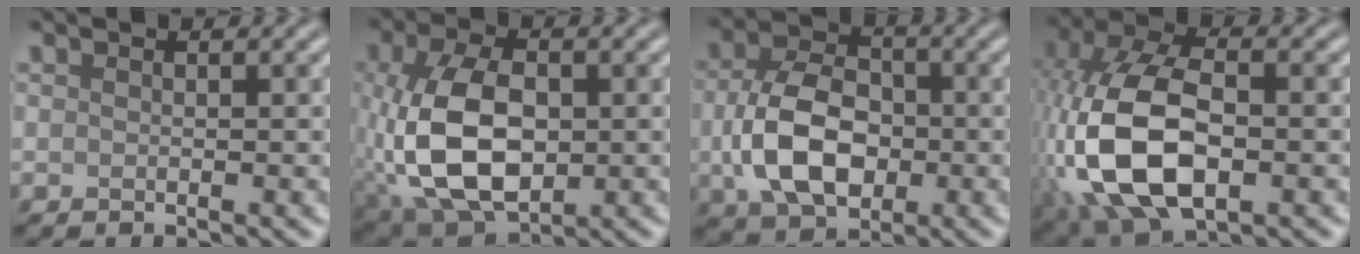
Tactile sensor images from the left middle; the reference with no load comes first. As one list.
[{"total": 10.1, "force": [-0.9, 6.1, 7.9], "torque": [-0.176, -0.007, -0.013]}, {"total": 7.9, "force": [-1.0, 5.4, 5.6], "torque": [-0.119, 0.000, -0.024]}, {"total": 12.6, "force": [-2.2, 7.4, 9.9], "torque": [-0.228, -0.006, -0.047]}]